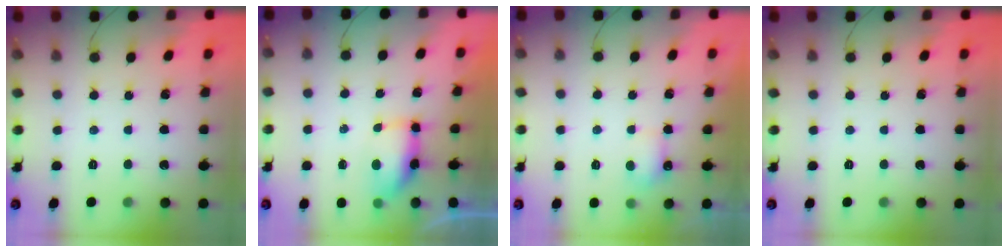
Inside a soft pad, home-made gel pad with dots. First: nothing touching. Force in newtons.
{"total": 9.4, "press": 7.8, "slide": 5.3}
{"total": 3.2, "press": 3.0, "slide": 1.1}
{"total": 0.0}